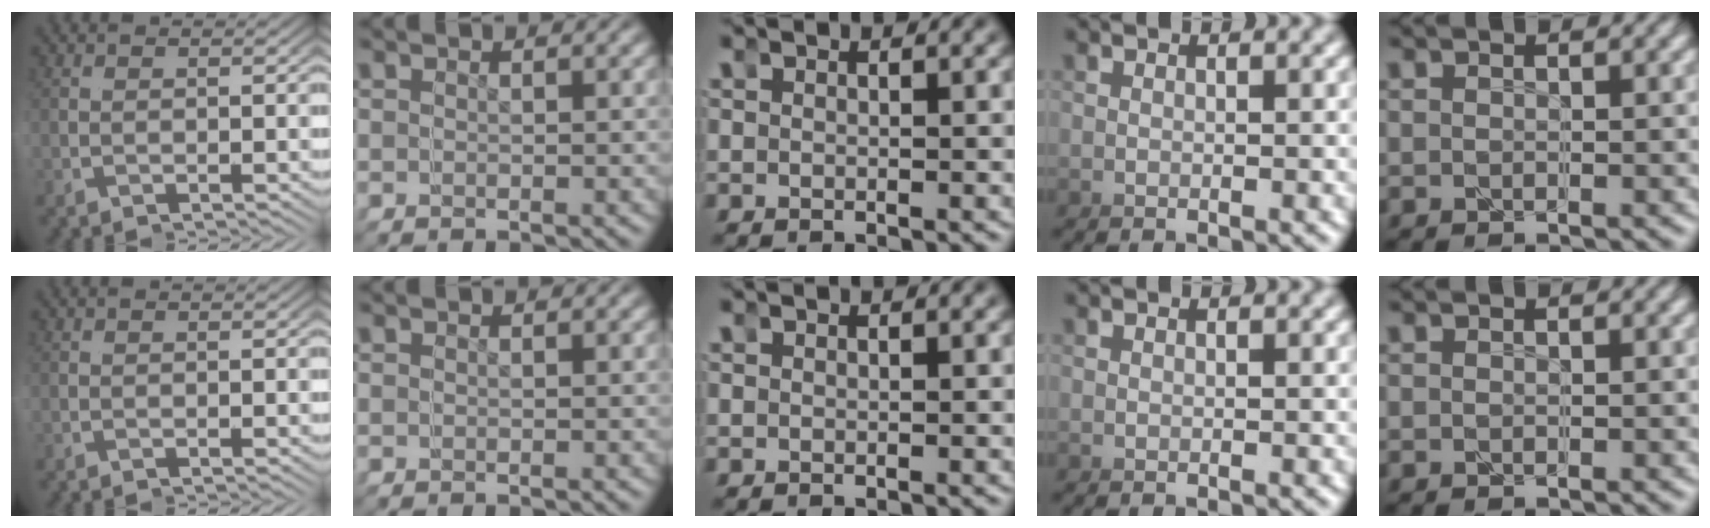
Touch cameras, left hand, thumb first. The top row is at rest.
{}